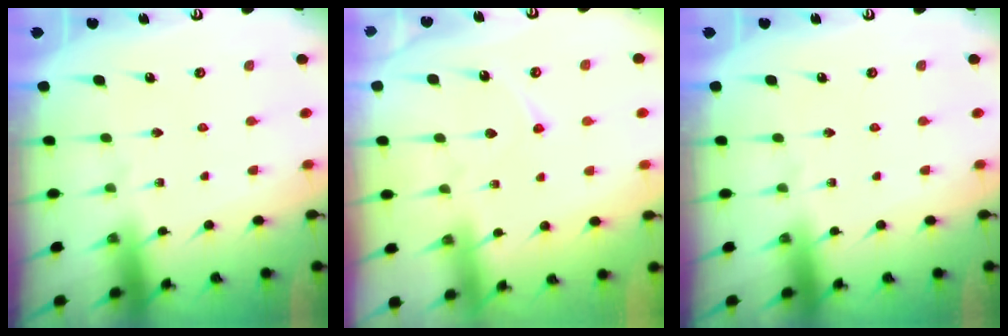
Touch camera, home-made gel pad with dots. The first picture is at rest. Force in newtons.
{"total": 5.1, "press": 5.1, "slide": 0.6}
{"total": 0.0}